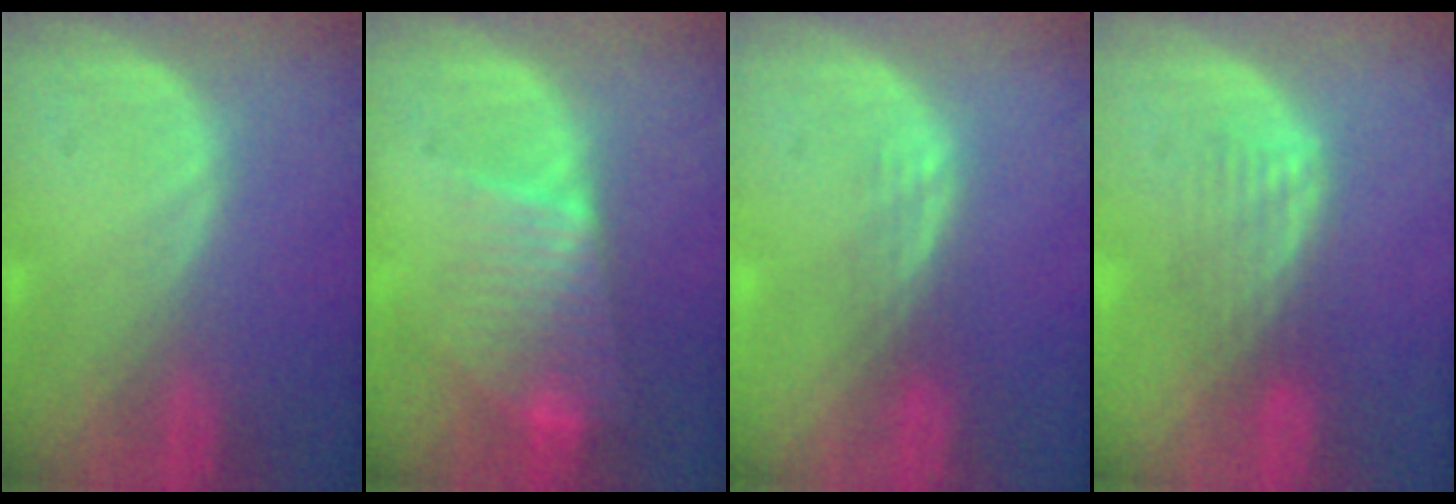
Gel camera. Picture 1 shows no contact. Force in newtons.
{"total": 7.8, "press": 6.7, "slide": 4.1}
{"total": 1.8, "press": 1.7, "slide": 0.2}
{"total": 4.2, "press": 3.4, "slide": 2.5}